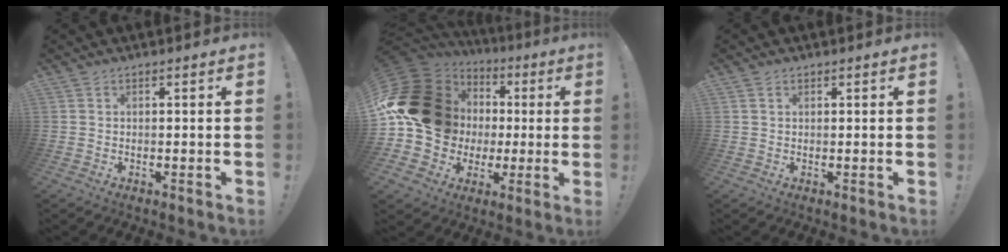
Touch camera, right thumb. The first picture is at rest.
{"total": 22.2, "force": [2.0, 18.4, 12.3], "torque": [-0.189, -0.001, 0.077]}
{"total": 0.8, "force": [0.6, 0.5, 0.3], "torque": [0.003, -0.003, 0.009]}